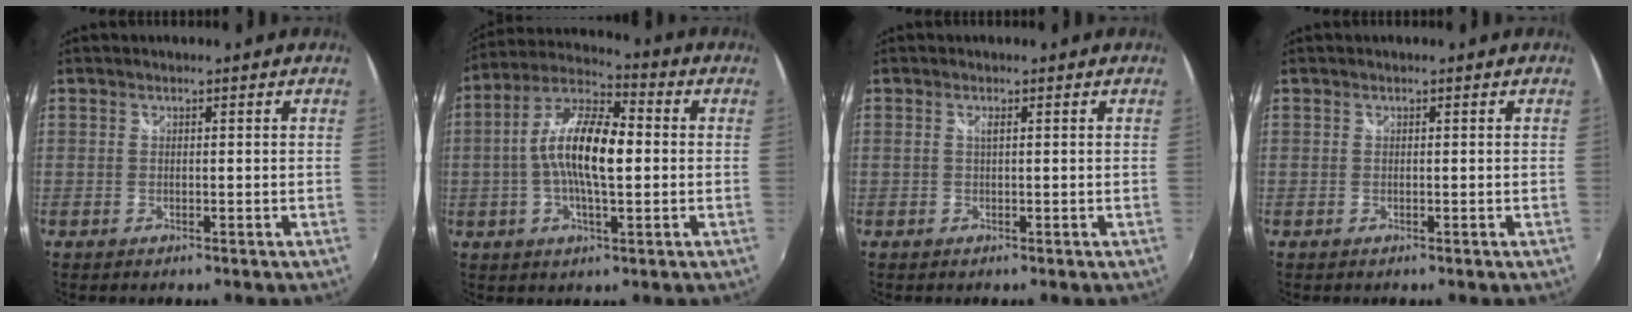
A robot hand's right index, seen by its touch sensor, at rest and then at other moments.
{"total": 13.2, "force": [-0.3, 4.5, 12.5], "torque": [-0.242, 0.015, -0.015]}
{"total": 0.8, "force": [0.3, -0.1, 0.7], "torque": [-0.014, 0.001, 0.003]}
{"total": 0.0}